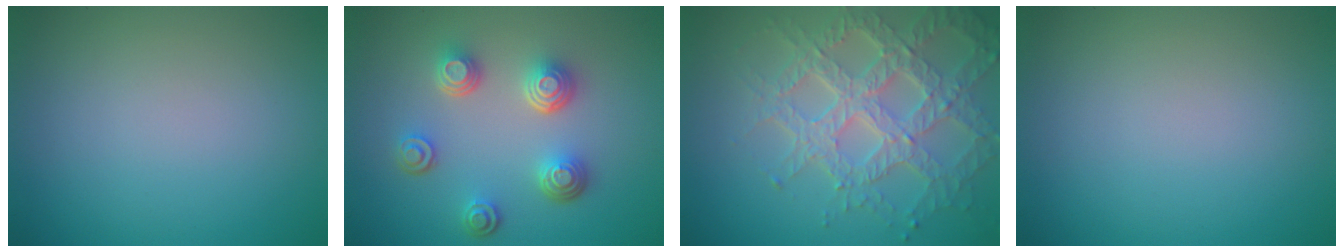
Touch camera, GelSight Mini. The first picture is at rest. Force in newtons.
{"total": 4.6, "press": 3.5, "slide": 3.0}
{"total": 6.8, "press": 5.3, "slide": 4.3}
{"total": 0.0}